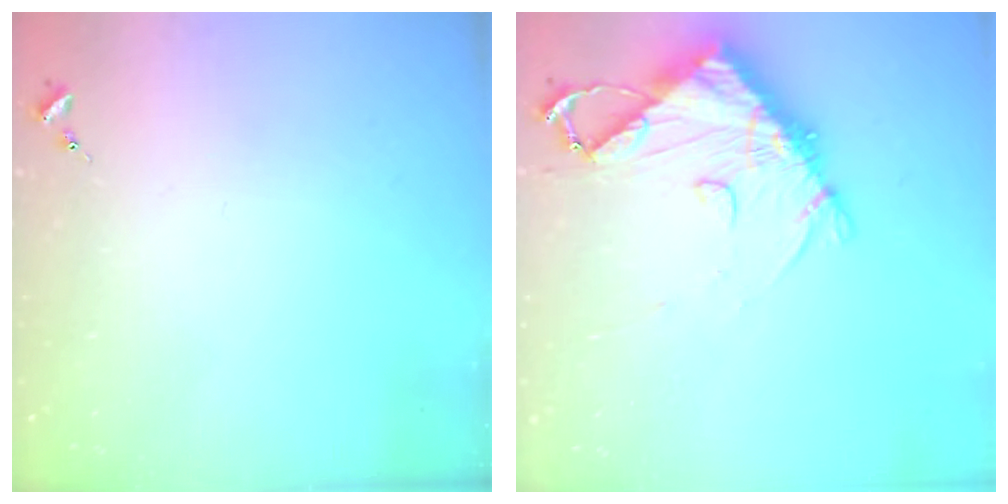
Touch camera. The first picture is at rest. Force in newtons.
{"total": 11.0, "press": 10.9, "slide": 1.4}